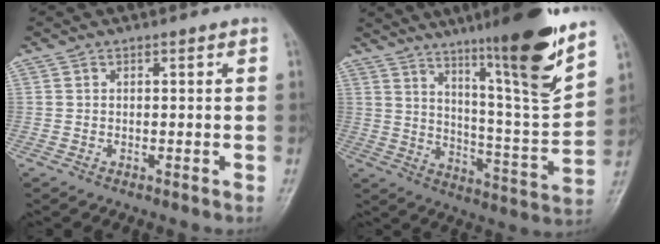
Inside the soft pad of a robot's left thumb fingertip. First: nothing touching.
{"total": 19.5, "force": [12.8, 1.2, 14.8], "torque": [-0.199, -0.073, 0.205]}